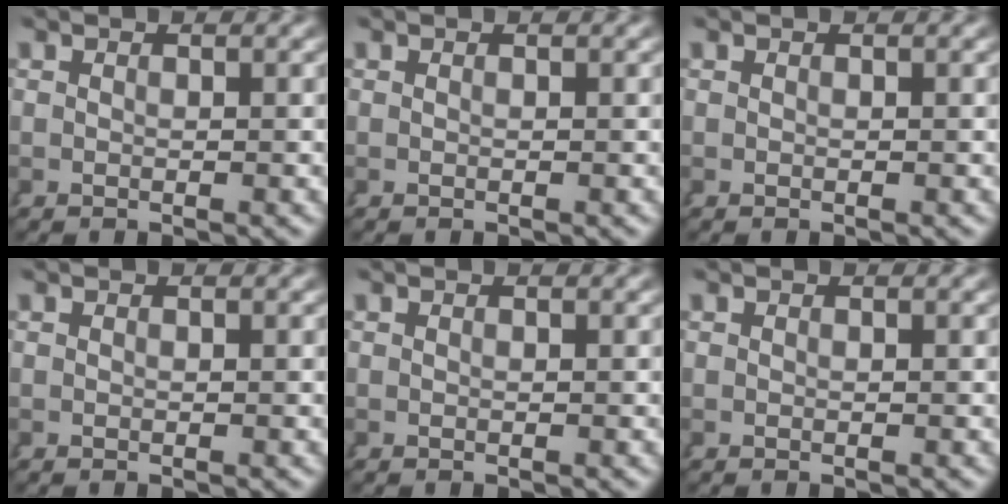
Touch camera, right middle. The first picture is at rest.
{"total": 0.0}
{"total": 0.0}
{"total": 0.0}
{"total": 0.0}
{"total": 0.0}